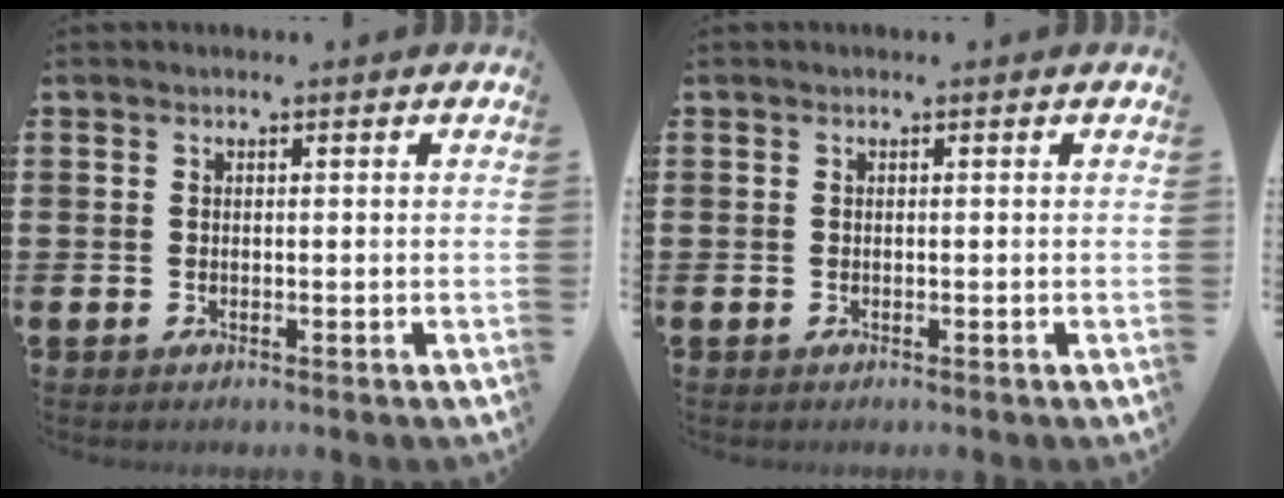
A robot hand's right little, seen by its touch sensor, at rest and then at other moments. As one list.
[{"total": 0.0}]